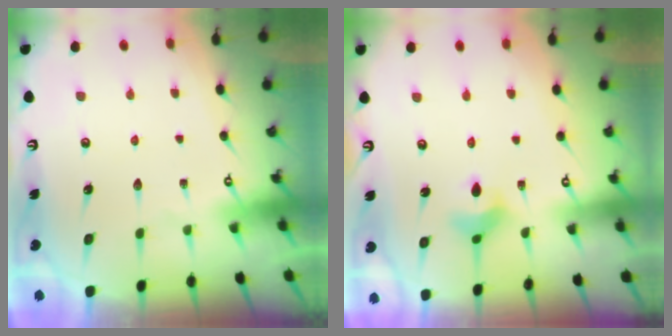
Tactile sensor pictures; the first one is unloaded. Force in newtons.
{"total": 5.1, "press": 5.0, "slide": 1.3}